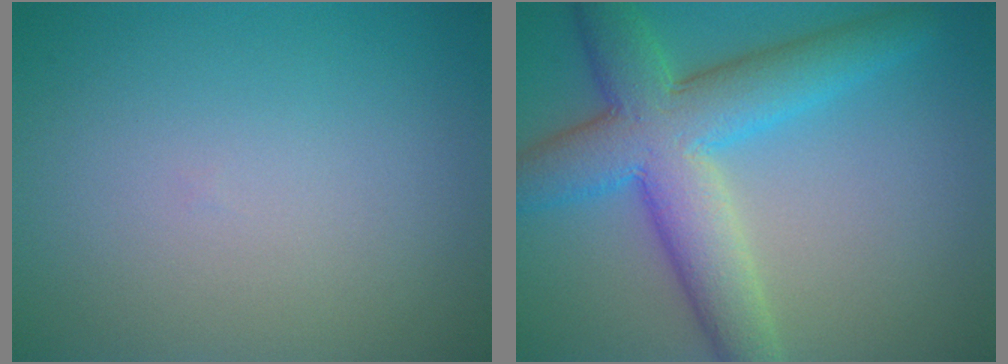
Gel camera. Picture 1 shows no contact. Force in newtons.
{"total": 8.7, "press": 8.6, "slide": 0.2}